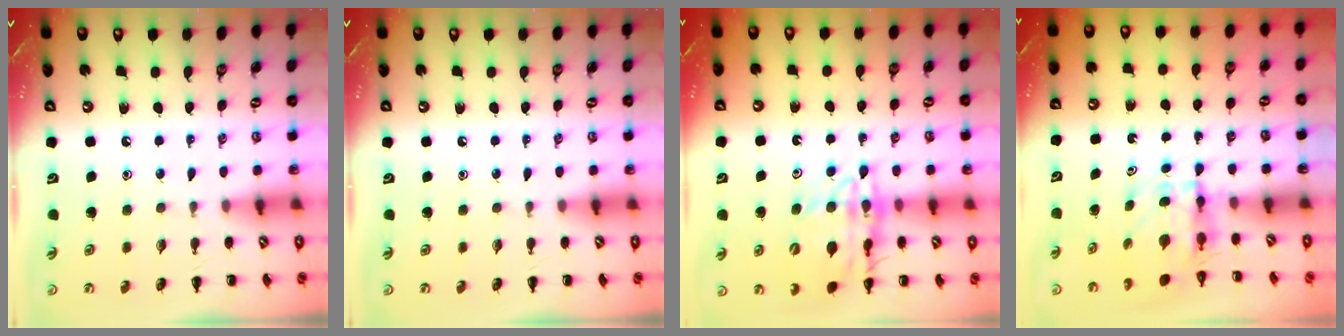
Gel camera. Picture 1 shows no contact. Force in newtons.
{"total": 0.0}
{"total": 16.5, "press": 16.3, "slide": 2.7}
{"total": 3.9, "press": 3.9, "slide": 0.3}